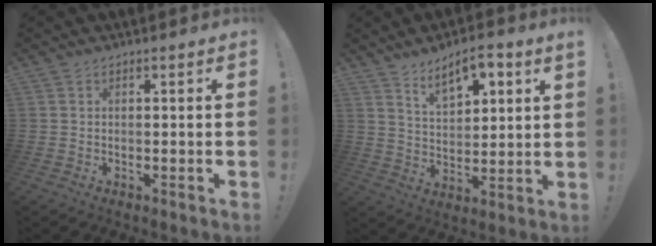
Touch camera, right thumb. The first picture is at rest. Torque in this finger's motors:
{"motor_torque": [0.52, 0.59, 0.70, 0.75, 0.16]}